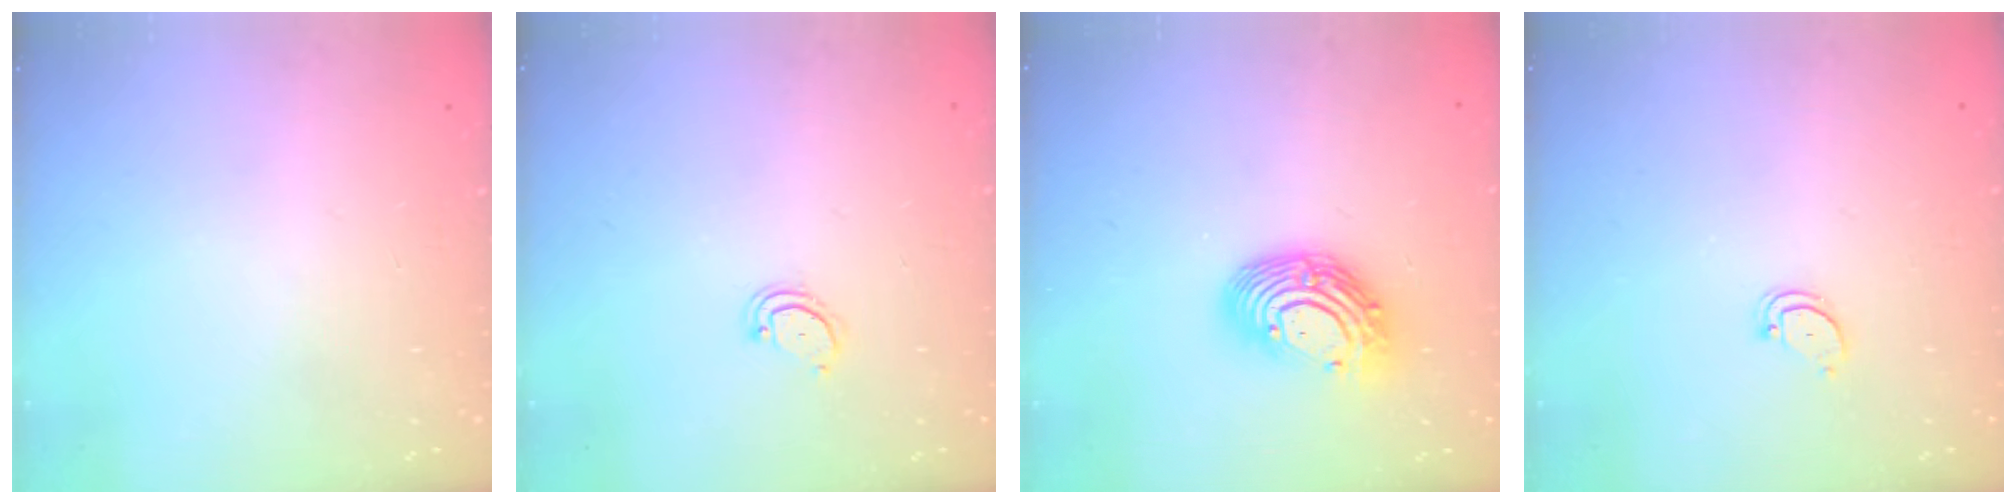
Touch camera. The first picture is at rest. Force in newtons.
{"total": 2.3, "press": 2.3, "slide": 0.2}
{"total": 13.2, "press": 13.1, "slide": 1.3}
{"total": 2.4, "press": 2.4, "slide": 0.2}